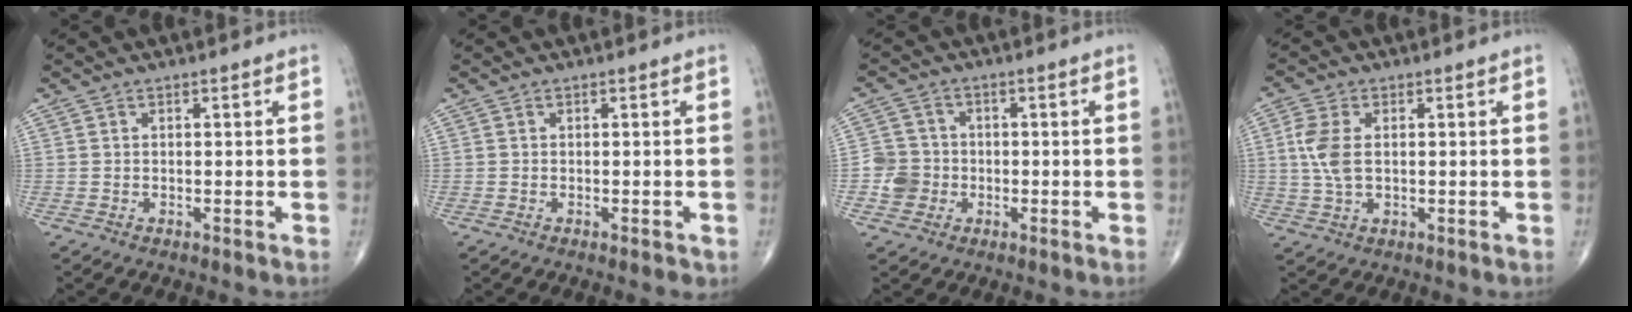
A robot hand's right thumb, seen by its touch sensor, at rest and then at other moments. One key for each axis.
{"total": 1.1, "fx": -0.5, "fy": 0.4, "fz": 0.9, "tx": -0.013, "ty": -0.003, "tz": -0.005}
{"total": 5.4, "fx": -1.4, "fy": 5.0, "fz": 1.1, "tx": 0.005, "ty": 0.013, "tz": -0.030}
{"total": 6.7, "fx": 0.7, "fy": 3.9, "fz": 5.4, "tx": -0.129, "ty": 0.005, "tz": 0.013}